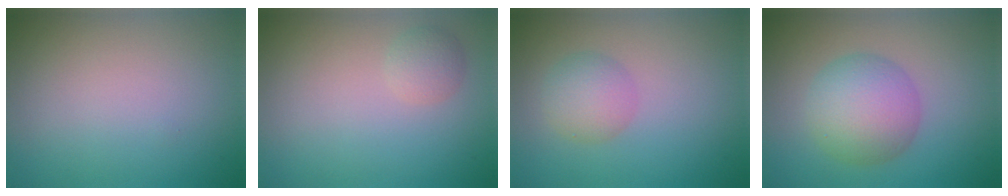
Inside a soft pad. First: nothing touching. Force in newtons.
{"total": 1.6, "press": 1.6, "slide": 0.1}
{"total": 2.9, "press": 2.9, "slide": 0.1}
{"total": 6.0, "press": 6.0, "slide": 0.1}